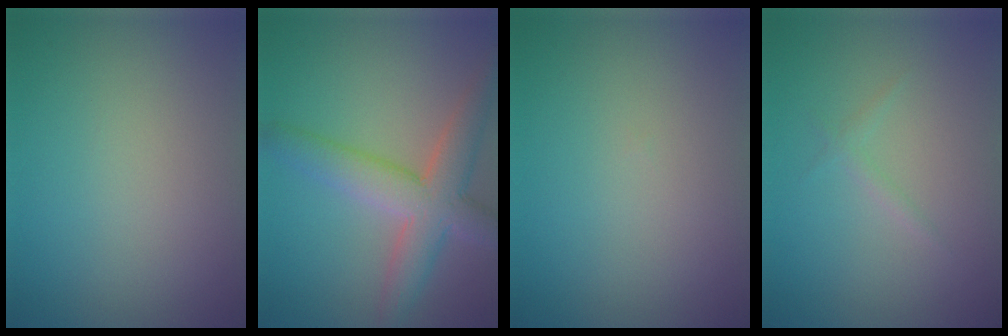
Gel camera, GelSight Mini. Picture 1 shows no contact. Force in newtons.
{"total": 6.1, "press": 6.1, "slide": 0.5}
{"total": 0.0}
{"total": 0.8, "press": 0.8, "slide": 0.1}